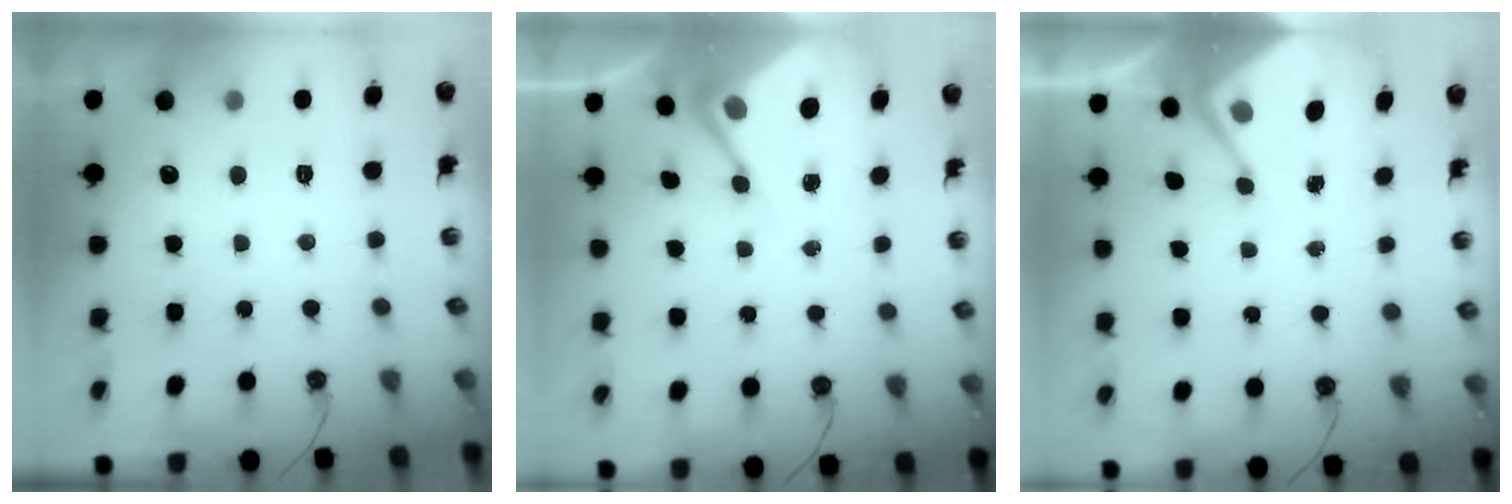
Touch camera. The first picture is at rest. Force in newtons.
{"total": 7.4, "press": 7.4, "slide": 0.4}
{"total": 6.2, "press": 6.2, "slide": 0.7}